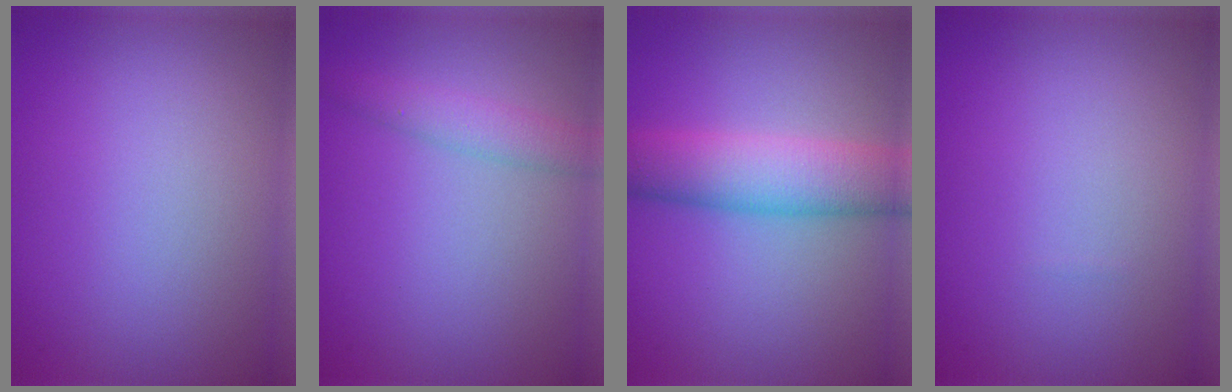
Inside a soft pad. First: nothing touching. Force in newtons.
{"total": 2.4, "press": 2.4, "slide": 0.1}
{"total": 6.2, "press": 6.2, "slide": 0.3}
{"total": 0.0}